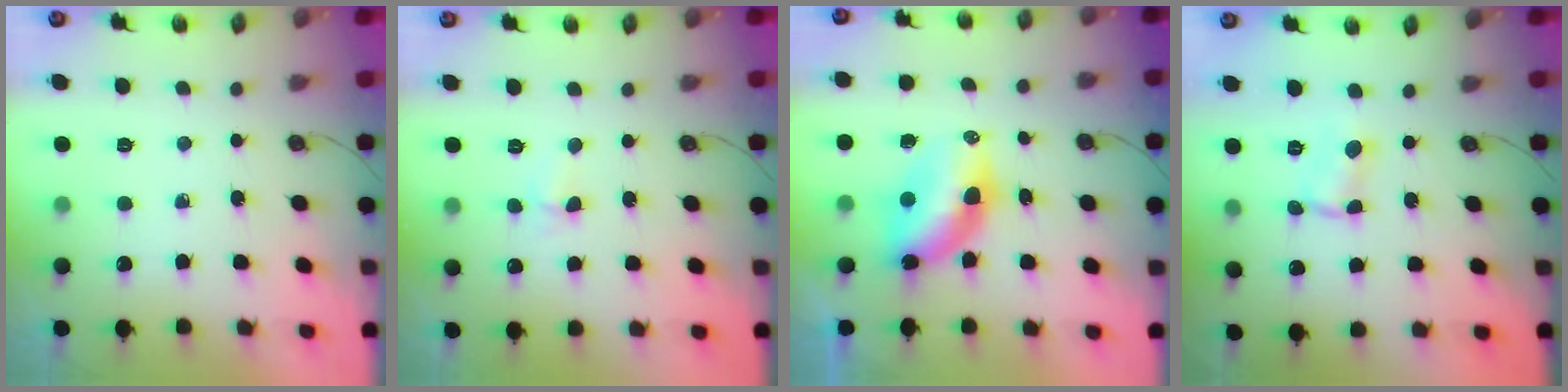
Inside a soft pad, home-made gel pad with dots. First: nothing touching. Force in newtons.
{"total": 2.9, "press": 2.8, "slide": 0.7}
{"total": 8.6, "press": 8.5, "slide": 1.0}
{"total": 0.7, "press": 0.7, "slide": 0.1}